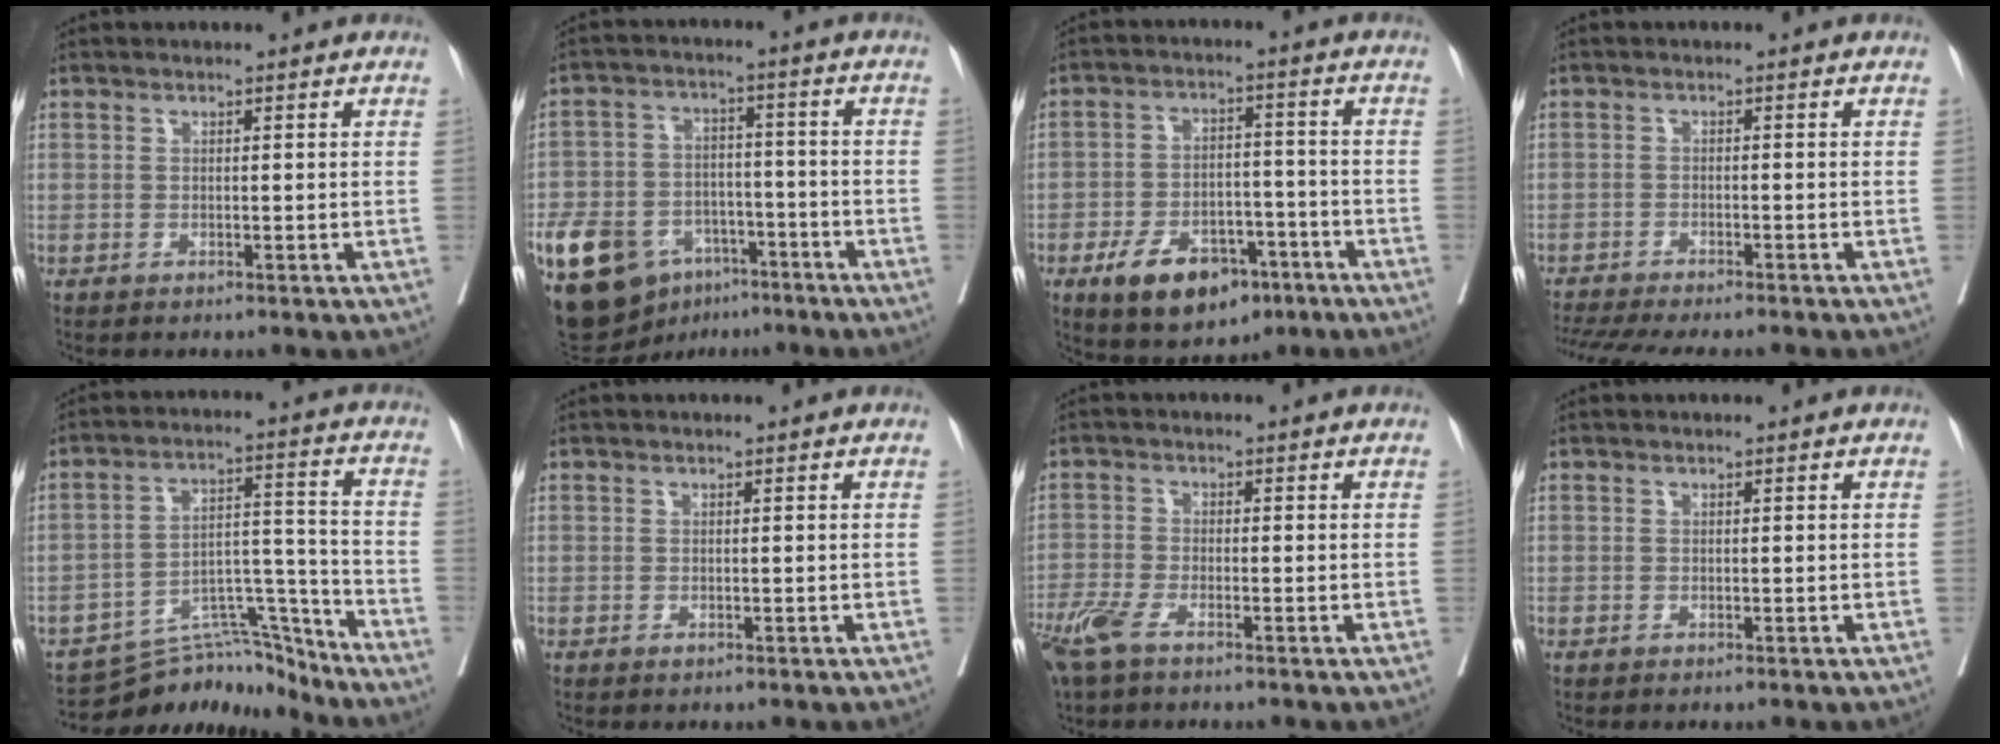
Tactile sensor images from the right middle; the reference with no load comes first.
{"total": 16.1, "force": [-9.2, 10.1, 8.6], "torque": [-0.167, 0.012, -0.148]}
{"total": 11.4, "force": [-6.5, 6.2, 7.1], "torque": [-0.112, 0.004, -0.097]}
{"total": 12.8, "force": [-11.3, 1.7, 5.8], "torque": [-0.093, -0.011, -0.159]}
{"total": 12.0, "force": [-11.6, 2.4, 1.6], "torque": [-0.011, 0.045, -0.188]}
{"total": 0.0}
{"total": 5.5, "force": [-3.9, 1.2, 3.7], "torque": [-0.084, -0.013, -0.077]}
{"total": 0.0}